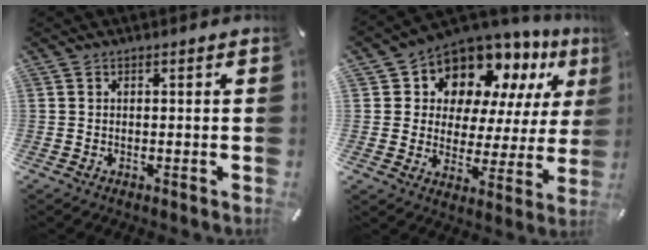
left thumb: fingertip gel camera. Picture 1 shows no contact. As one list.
[{"total": 11.0, "force": [9.0, 6.3, 1.2], "torque": [-0.039, -0.090, 0.164]}]